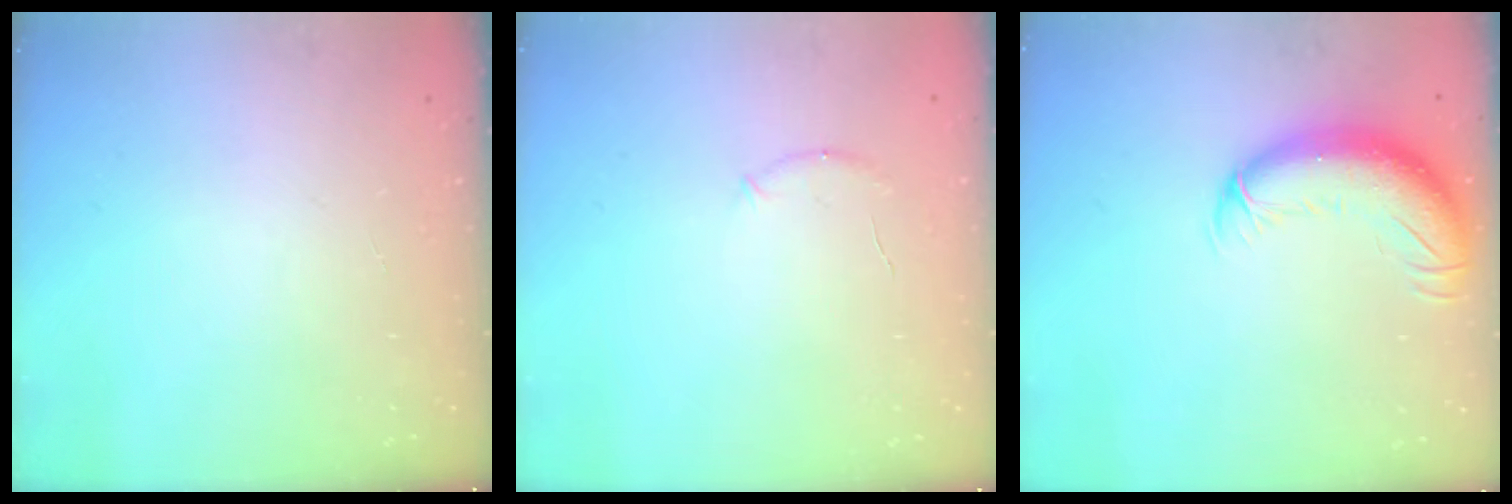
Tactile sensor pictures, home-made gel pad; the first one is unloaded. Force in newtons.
{"total": 4.9, "press": 4.8, "slide": 0.9}
{"total": 13.7, "press": 13.3, "slide": 3.1}